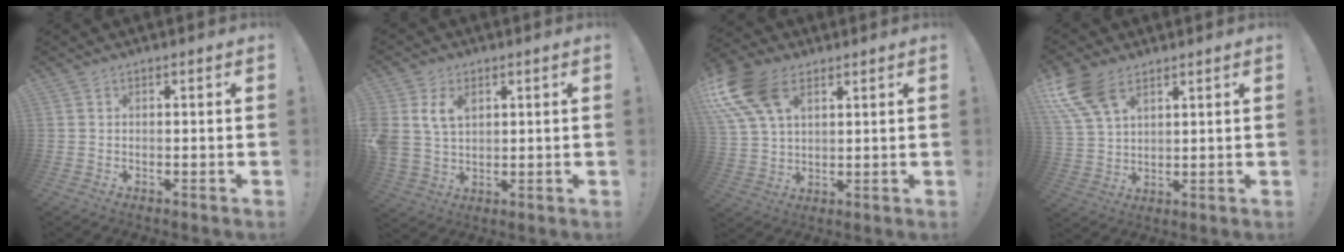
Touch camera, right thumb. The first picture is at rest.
{"total": 9.0, "force": [4.0, 6.5, 4.7], "torque": [-0.098, -0.014, 0.077]}
{"total": 16.8, "force": [7.9, 10.3, 10.6], "torque": [-0.212, -0.033, 0.146]}
{"total": 12.8, "force": [6.9, 7.2, 8.0], "torque": [-0.165, -0.028, 0.133]}